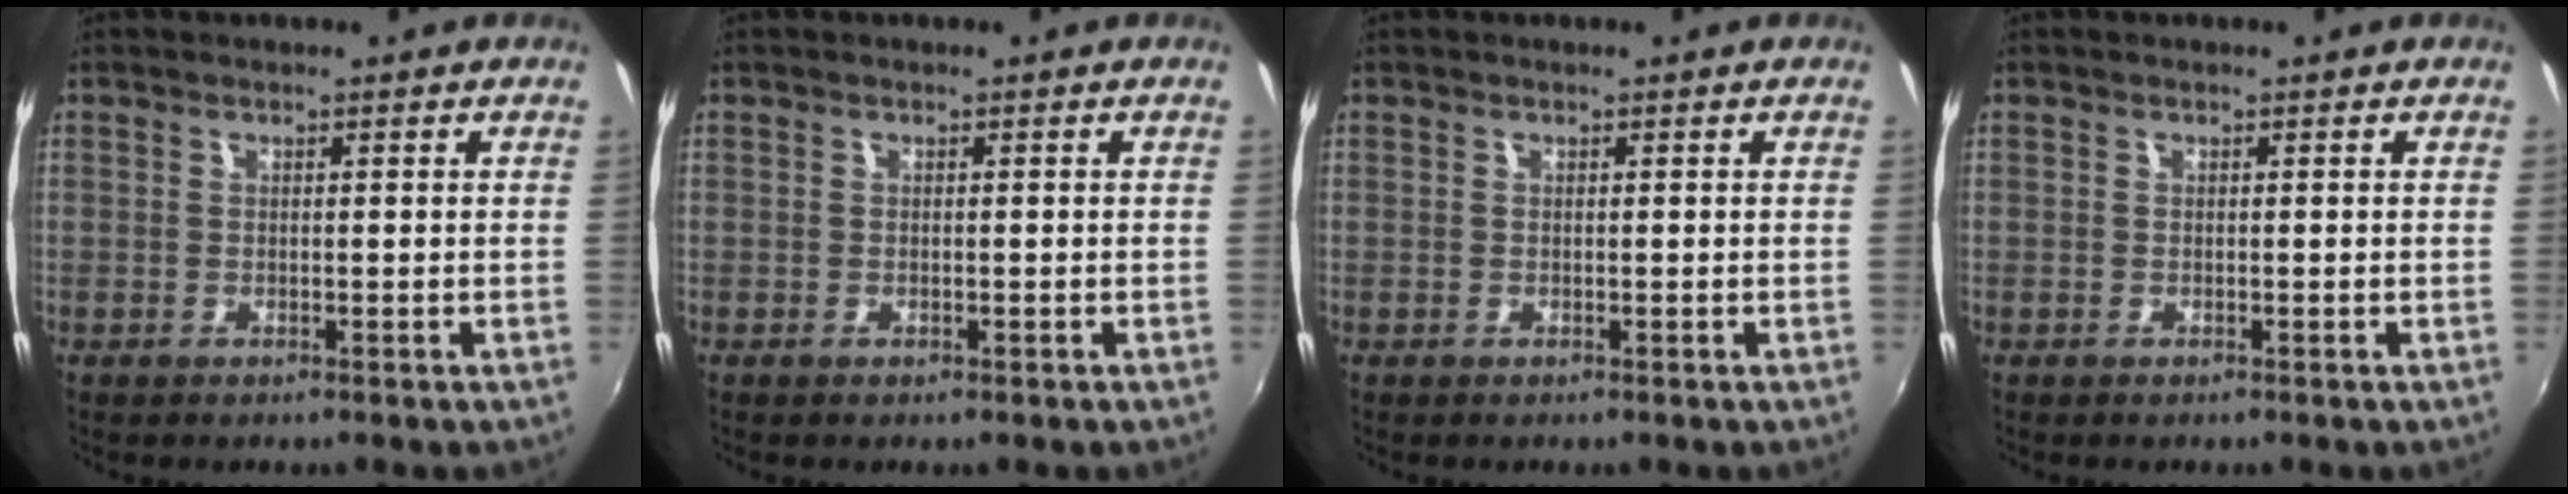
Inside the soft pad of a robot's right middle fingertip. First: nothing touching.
{"total": 0.0}
{"total": 0.0}
{"total": 0.0}